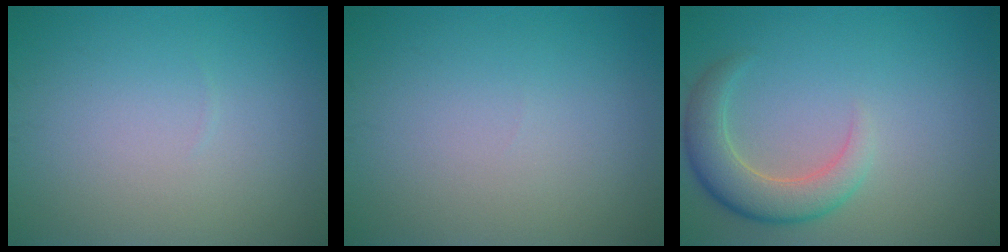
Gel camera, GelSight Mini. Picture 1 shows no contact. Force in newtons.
{"total": 0.0}
{"total": 4.4, "press": 4.3, "slide": 0.5}